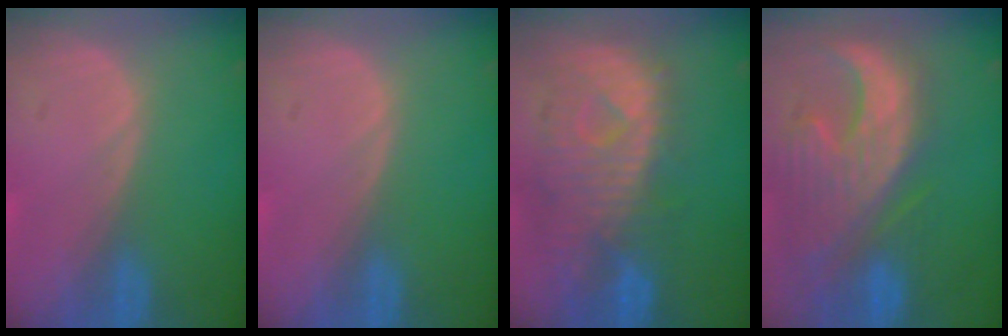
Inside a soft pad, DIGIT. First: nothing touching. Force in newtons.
{"total": 0.0}
{"total": 10.8, "press": 9.7, "slide": 4.8}
{"total": 12.8, "press": 11.2, "slide": 6.2}